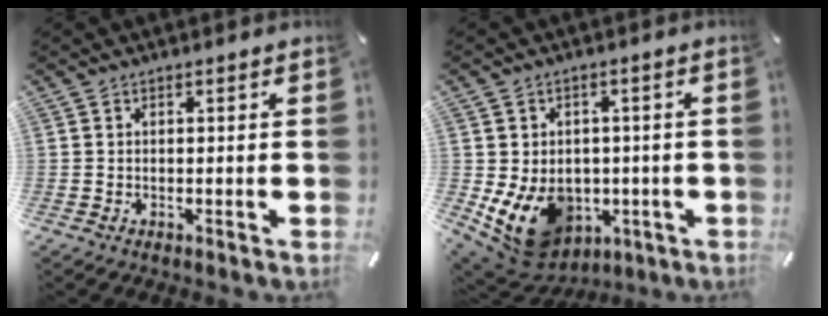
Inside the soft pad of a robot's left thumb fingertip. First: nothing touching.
{"total": 11.3, "force": [-2.7, 9.4, 5.7], "torque": [-0.122, -0.003, -0.042]}